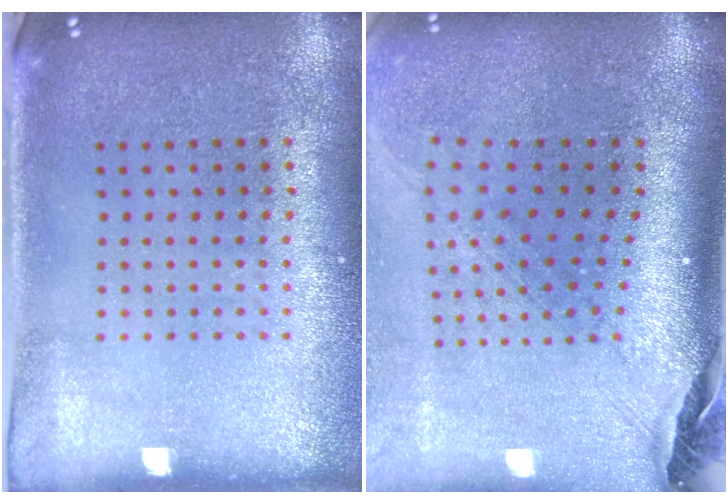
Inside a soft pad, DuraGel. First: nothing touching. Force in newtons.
{"total": 2.5, "press": 1.7, "slide": 1.8}